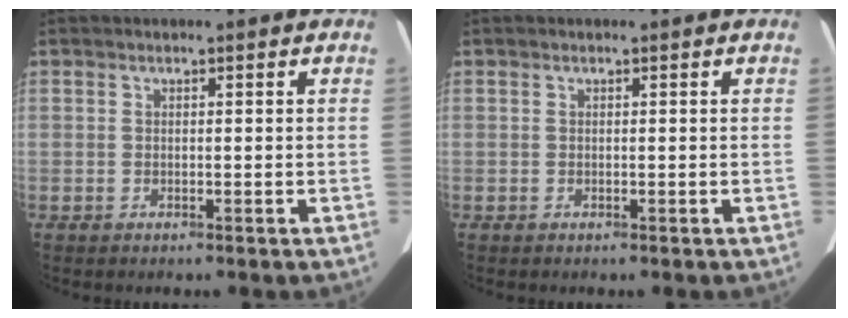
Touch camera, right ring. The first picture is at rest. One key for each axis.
{"total": 0.0}